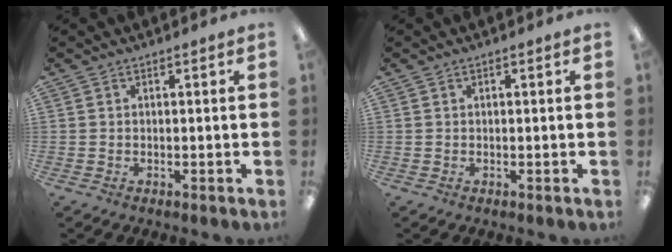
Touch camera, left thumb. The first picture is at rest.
{"total": 0.0}